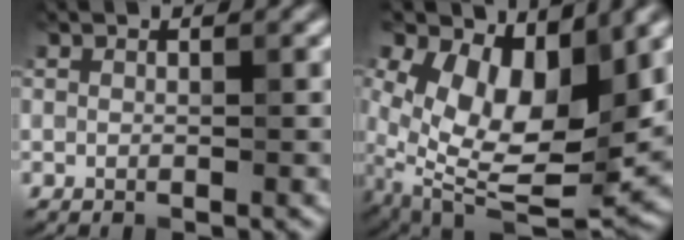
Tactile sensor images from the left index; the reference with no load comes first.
{"total": 9.5, "force": [2.3, 5.3, 7.5], "torque": [-0.146, -0.023, 0.050]}